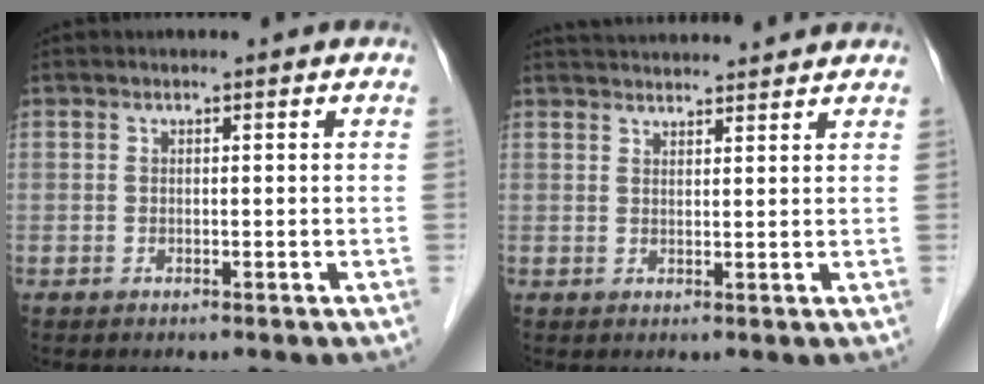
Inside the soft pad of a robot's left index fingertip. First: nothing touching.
{"total": 9.9, "force": [9.6, 0.6, 2.7], "torque": [-0.043, 0.031, 0.131]}